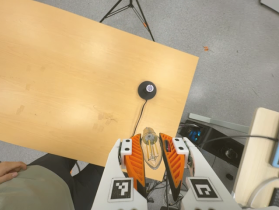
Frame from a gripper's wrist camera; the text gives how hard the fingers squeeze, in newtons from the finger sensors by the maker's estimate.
{"total": 19.7, "left": 21.9, "right": 17.5}